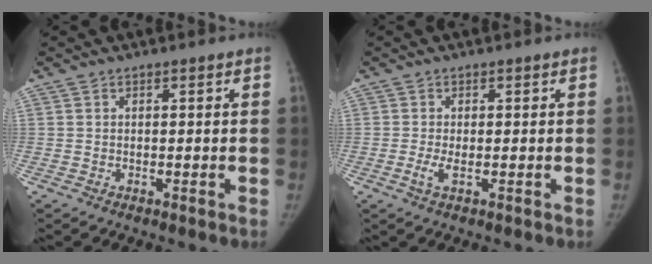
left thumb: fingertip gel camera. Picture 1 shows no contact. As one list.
[{"total": 2.2, "force": [-0.5, 0.8, 2.0], "torque": [-0.051, -0.006, -0.010]}]